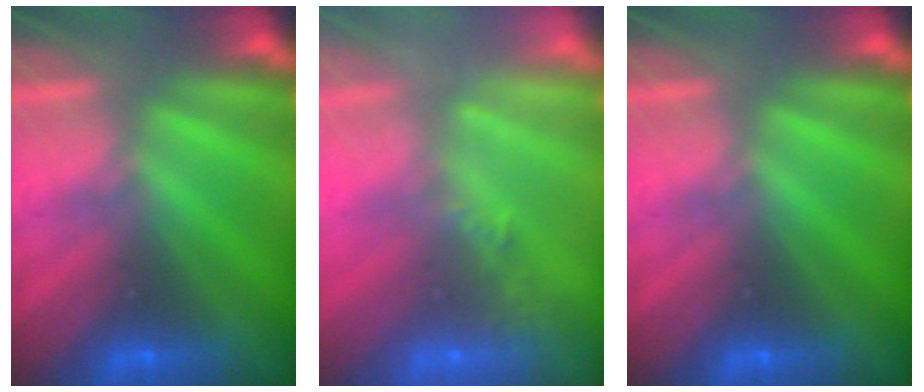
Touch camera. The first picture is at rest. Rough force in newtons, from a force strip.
{"total": 2.2}
{"total": 0.0}